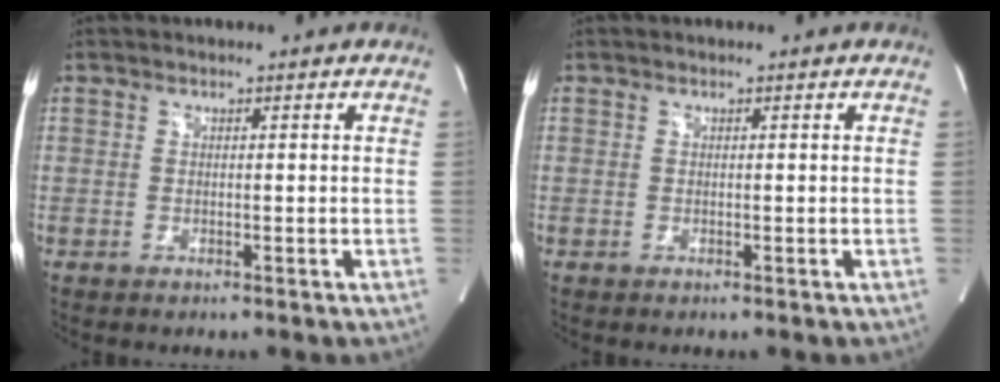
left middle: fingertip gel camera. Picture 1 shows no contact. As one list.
[{"total": 0.0}]